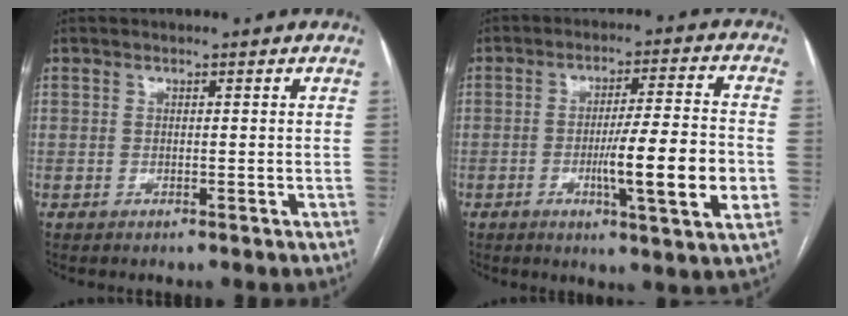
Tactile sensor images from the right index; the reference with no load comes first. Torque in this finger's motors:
{"motor_torque": [1.99, -0.15, 0.87, 0.19]}